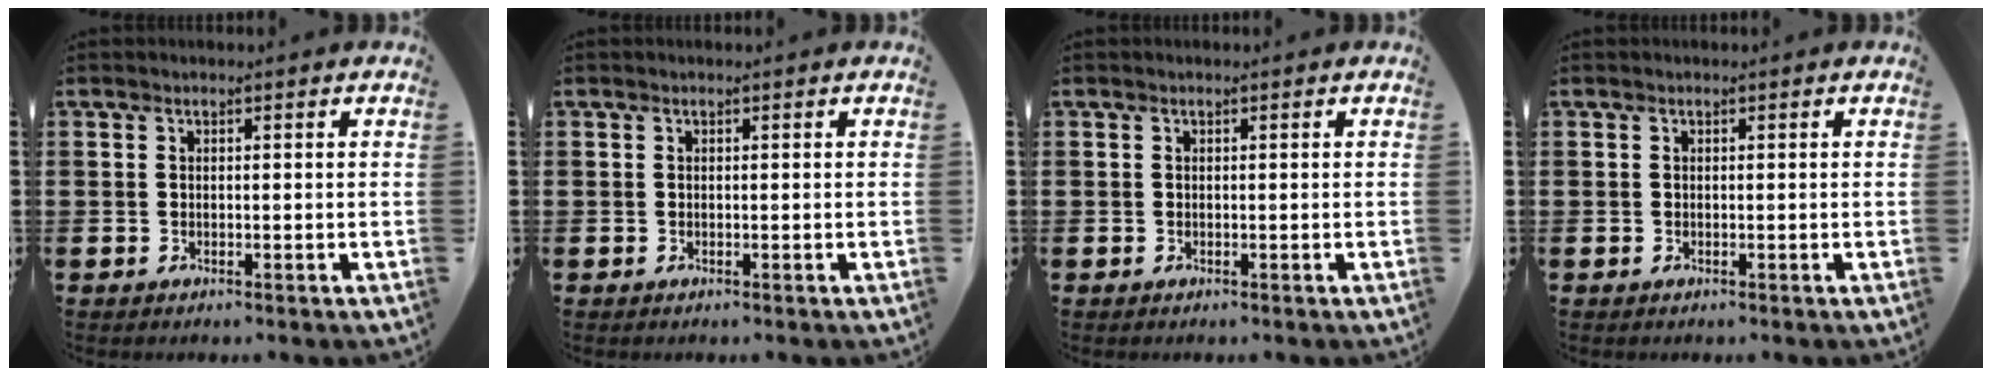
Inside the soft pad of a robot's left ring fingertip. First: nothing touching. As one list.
[{"total": 0.0}, {"total": 0.0}, {"total": 0.0}]